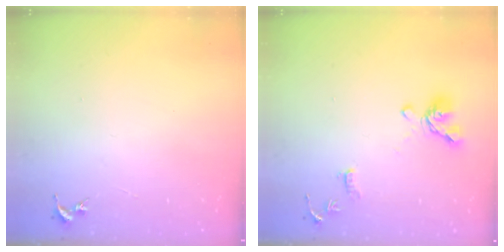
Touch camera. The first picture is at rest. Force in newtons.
{"total": 12.7, "press": 12.6, "slide": 1.5}